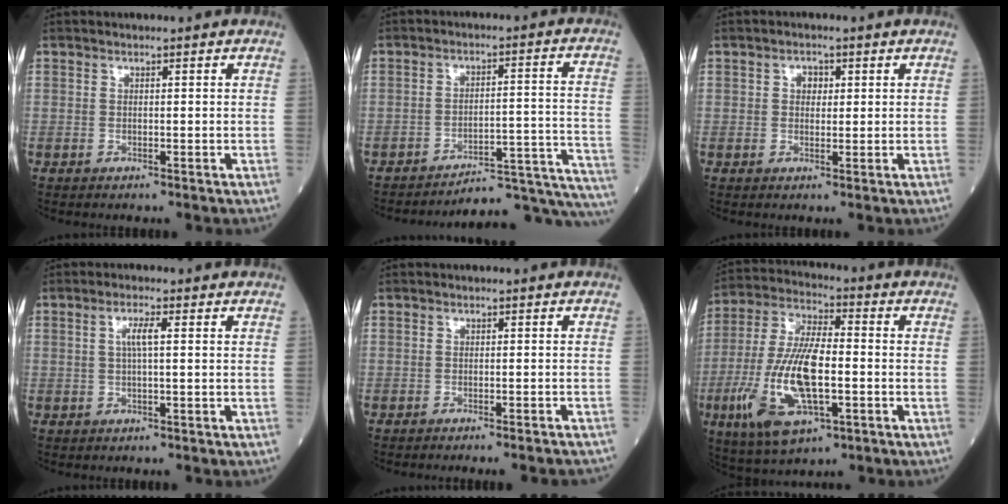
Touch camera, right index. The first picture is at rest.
{"total": 18.1, "force": [-17.9, -0.4, 2.9], "torque": [0.025, 0.033, -0.229]}
{"total": 2.1, "force": [0.7, 1.5, 1.3], "torque": [-0.020, 0.006, 0.010]}
{"total": 2.5, "force": [0.4, 0.2, 2.4], "torque": [-0.050, 0.004, 0.009]}
{"total": 7.4, "force": [-6.9, 0.5, 2.5], "torque": [-0.018, -0.010, -0.078]}
{"total": 16.1, "force": [-4.1, 5.3, 14.6], "torque": [-0.312, -0.006, -0.071]}